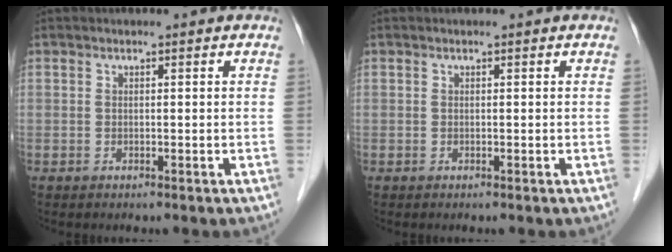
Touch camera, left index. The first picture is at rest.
{"total": 0.0}